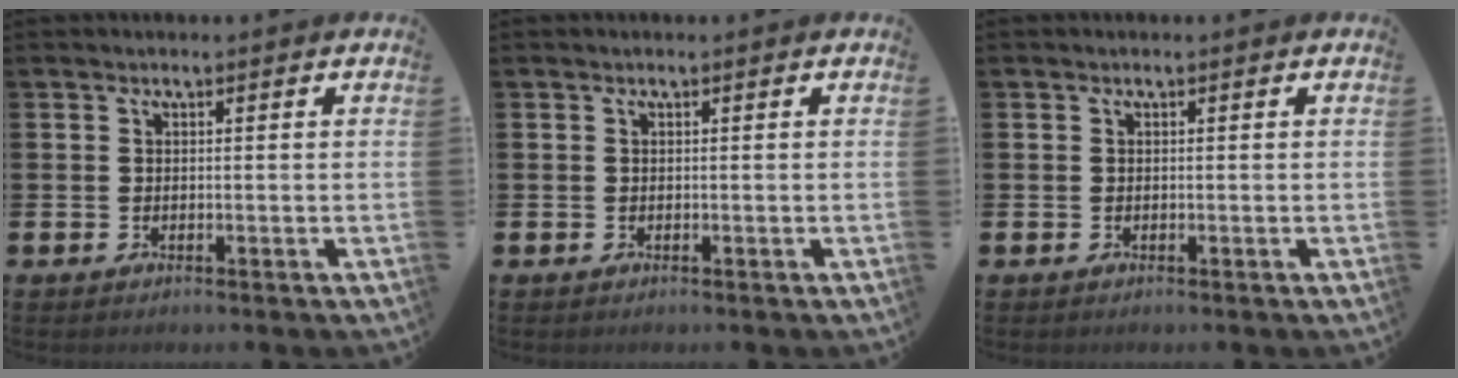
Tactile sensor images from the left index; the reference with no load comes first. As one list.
[{"total": 0.0}, {"total": 0.0}]